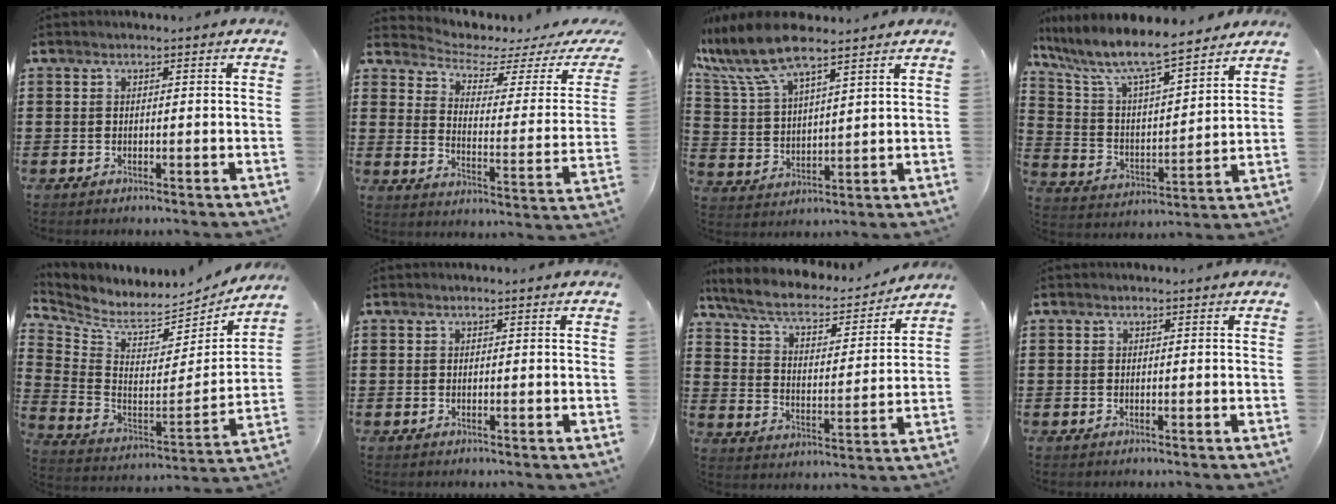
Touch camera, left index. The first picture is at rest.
{"total": 2.7, "force": [2.1, 1.0, 1.4], "torque": [-0.047, -0.018, 0.025]}
{"total": 9.6, "force": [7.7, 2.4, 5.1], "torque": [-0.134, -0.028, 0.136]}
{"total": 8.9, "force": [7.7, 1.4, 4.2], "torque": [-0.115, -0.048, 0.129]}
{"total": 6.0, "force": [5.3, 1.9, 1.9], "torque": [-0.069, -0.051, 0.091]}
{"total": 0.0}
{"total": 6.4, "force": [5.3, 1.8, 3.1], "torque": [-0.082, -0.032, 0.087]}
{"total": 0.0}